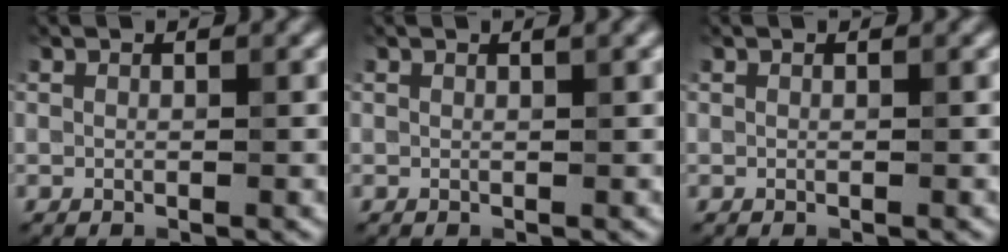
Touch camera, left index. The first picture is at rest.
{"total": 0.8, "force": [0.4, 0.2, 0.6], "torque": [-0.004, 0.002, 0.004]}
{"total": 0.0}